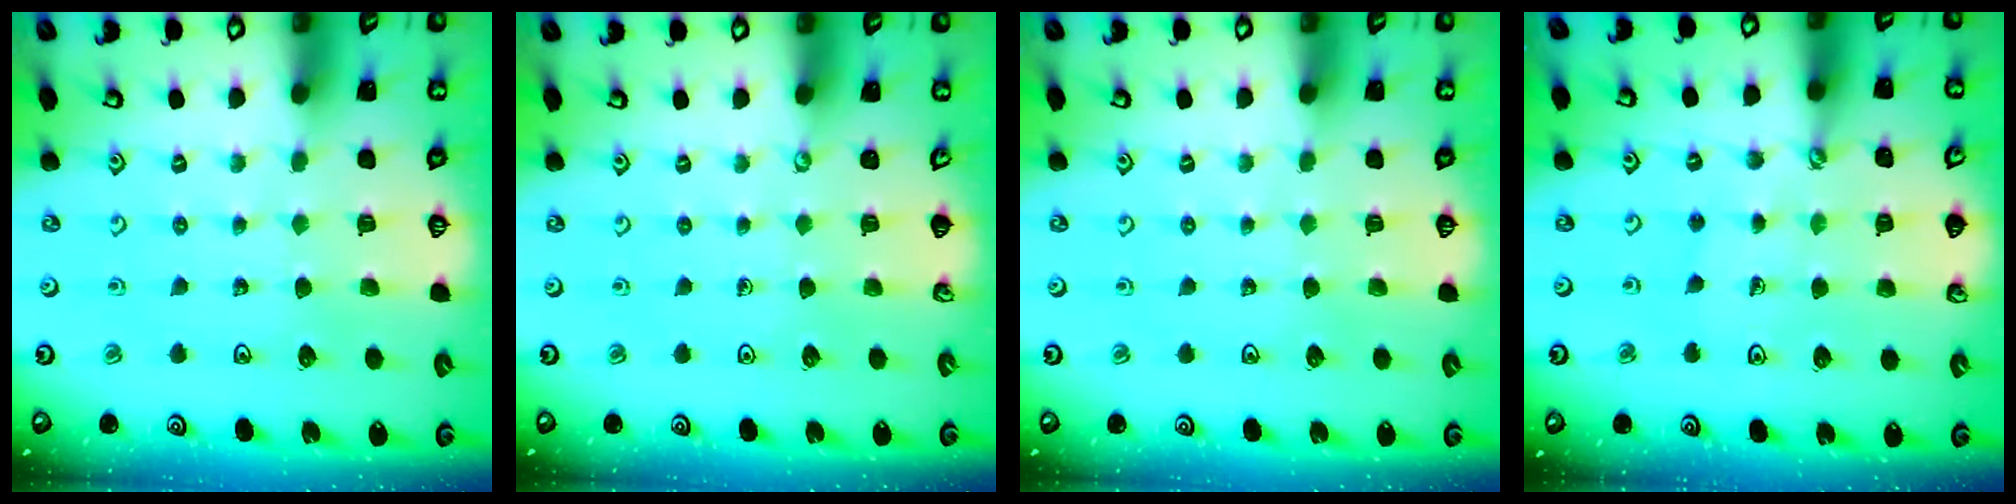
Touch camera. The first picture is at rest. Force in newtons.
{"total": 0.0}
{"total": 0.0}
{"total": 2.5, "press": 2.2, "slide": 1.3}